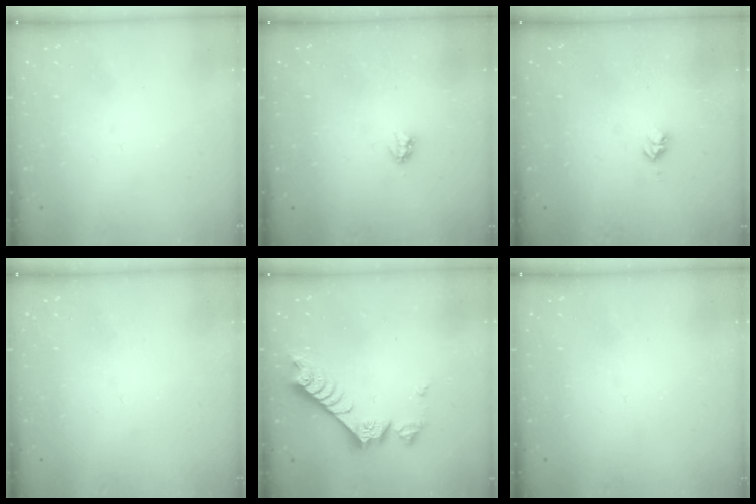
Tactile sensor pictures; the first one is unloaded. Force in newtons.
{"total": 2.9, "press": 2.8, "slide": 0.4}
{"total": 2.8, "press": 2.8, "slide": 0.3}
{"total": 0.0}
{"total": 8.8, "press": 8.8, "slide": 0.6}
{"total": 0.0}